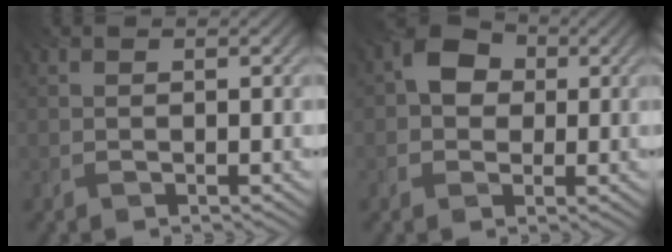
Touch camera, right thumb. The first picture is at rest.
{"total": 5.1, "force": [0.6, 4.2, 2.8], "torque": [-0.053, 0.011, 0.000]}